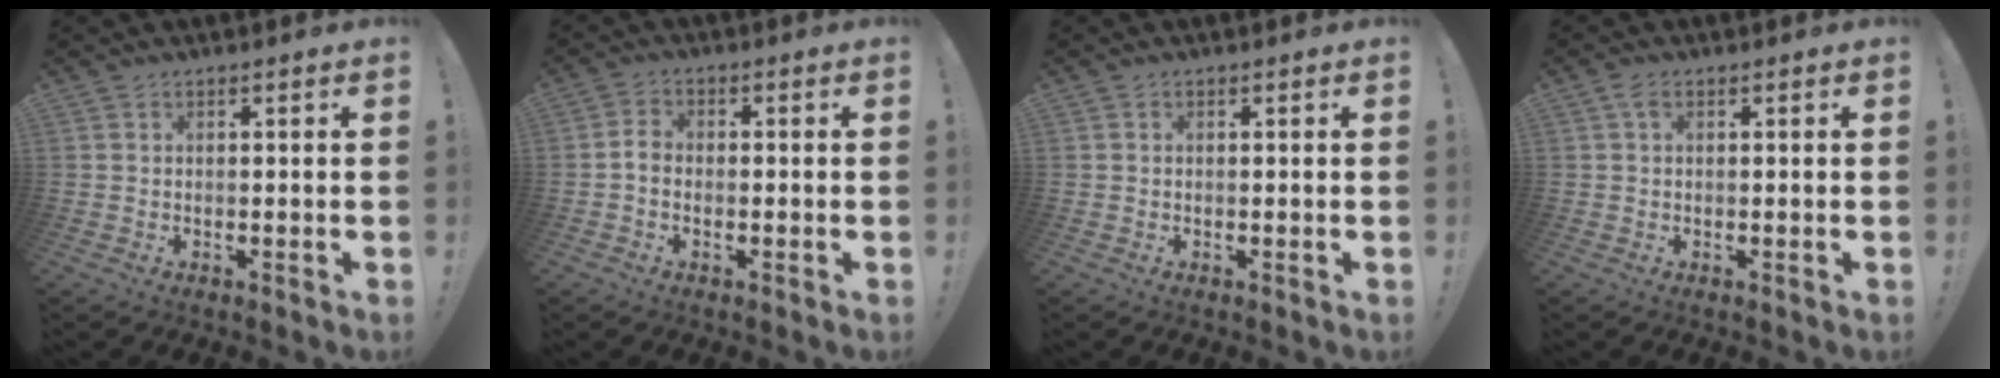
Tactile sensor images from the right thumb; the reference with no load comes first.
{"total": 3.2, "force": [-1.1, 1.9, 2.3], "torque": [-0.052, 0.012, -0.019]}
{"total": 0.0}
{"total": 1.8, "force": [0.7, 0.9, 1.4], "torque": [-0.023, 0.001, 0.010]}